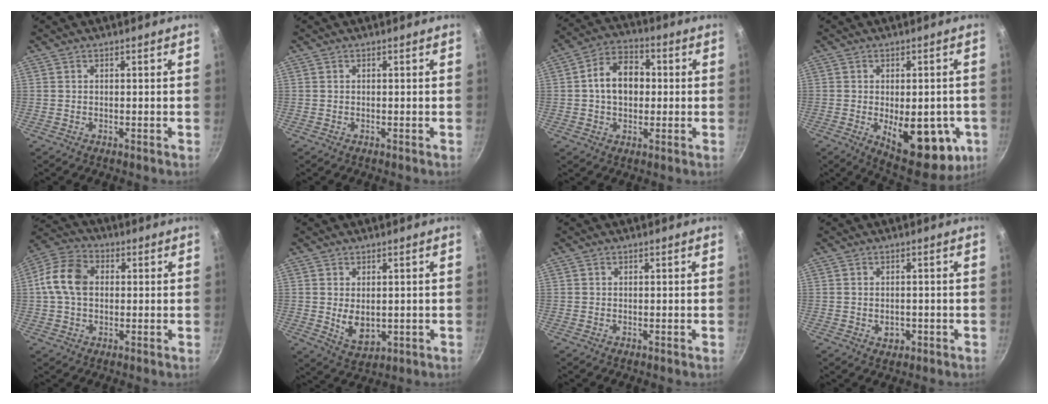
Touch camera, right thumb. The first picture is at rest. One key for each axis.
{"total": 0.0}
{"total": 10.2, "fx": 0.5, "fy": 7.4, "fz": 7.1, "tx": -0.084, "ty": 0.023, "tz": -0.004}
{"total": 15.7, "fx": -2.8, "fy": 8.2, "fz": 13.1, "tx": -0.121, "ty": -0.022, "tz": -0.019}
{"total": 10.7, "fx": 1.0, "fy": 7.7, "fz": 7.3, "tx": -0.123, "ty": 0.022, "tz": 0.004}
{"total": 5.8, "fx": 0.2, "fy": 3.8, "fz": 4.4, "tx": -0.066, "ty": -0.016, "tz": 0.017}
{"total": 0.0}
{"total": 2.5, "fx": -0.6, "fy": 1.9, "fz": 1.5, "tx": -0.018, "ty": 0.002, "tz": -0.005}